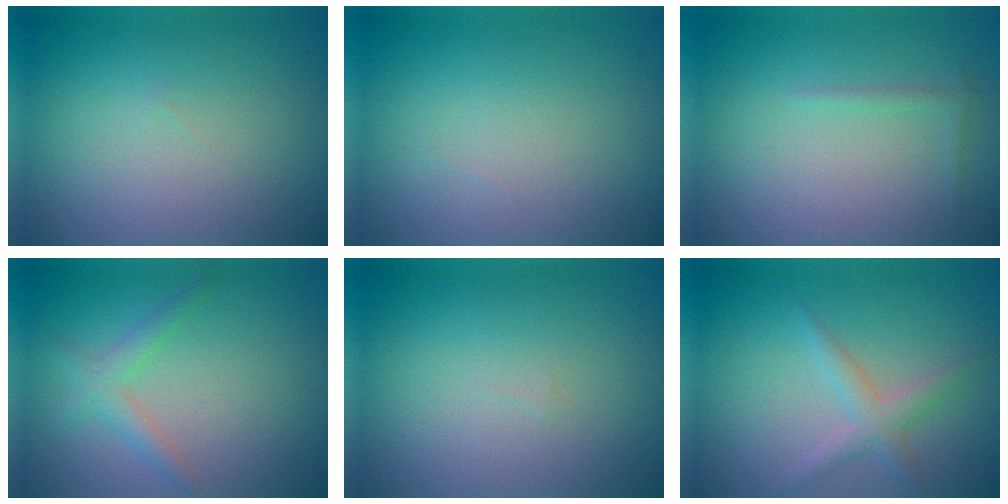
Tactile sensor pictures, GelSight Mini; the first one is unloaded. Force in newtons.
{"total": 0.0}
{"total": 0.7, "press": 0.7, "slide": 0.1}
{"total": 2.1, "press": 2.1, "slide": 0.1}
{"total": 0.0}
{"total": 2.2, "press": 2.2, "slide": 0.1}